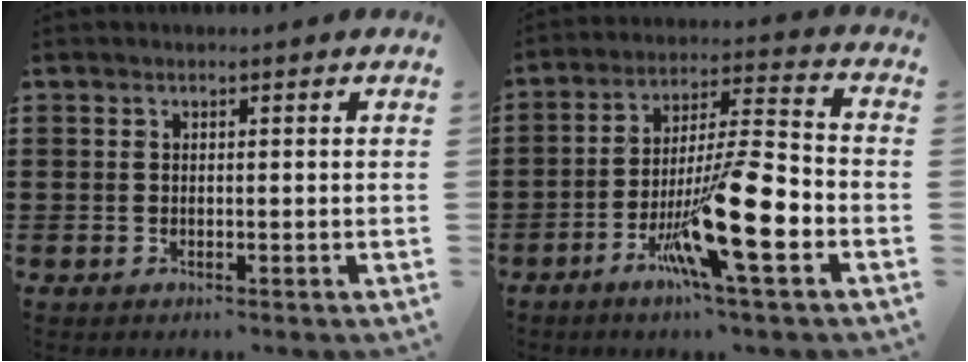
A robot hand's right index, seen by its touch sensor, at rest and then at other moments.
{"total": 15.1, "force": [-6.0, 2.8, 13.6], "torque": [-0.263, -0.002, -0.104]}